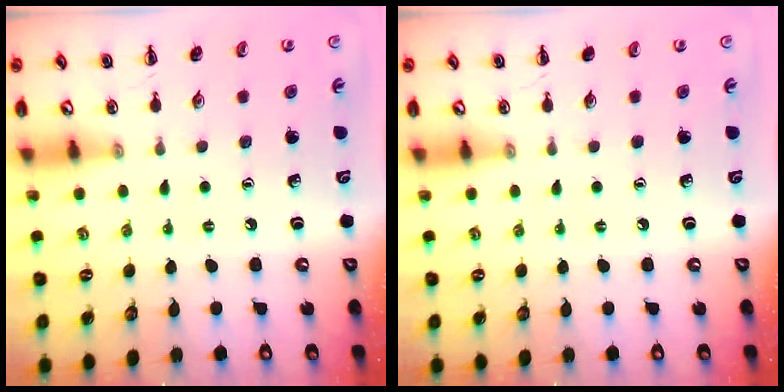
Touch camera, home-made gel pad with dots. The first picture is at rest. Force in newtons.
{"total": 0.0}